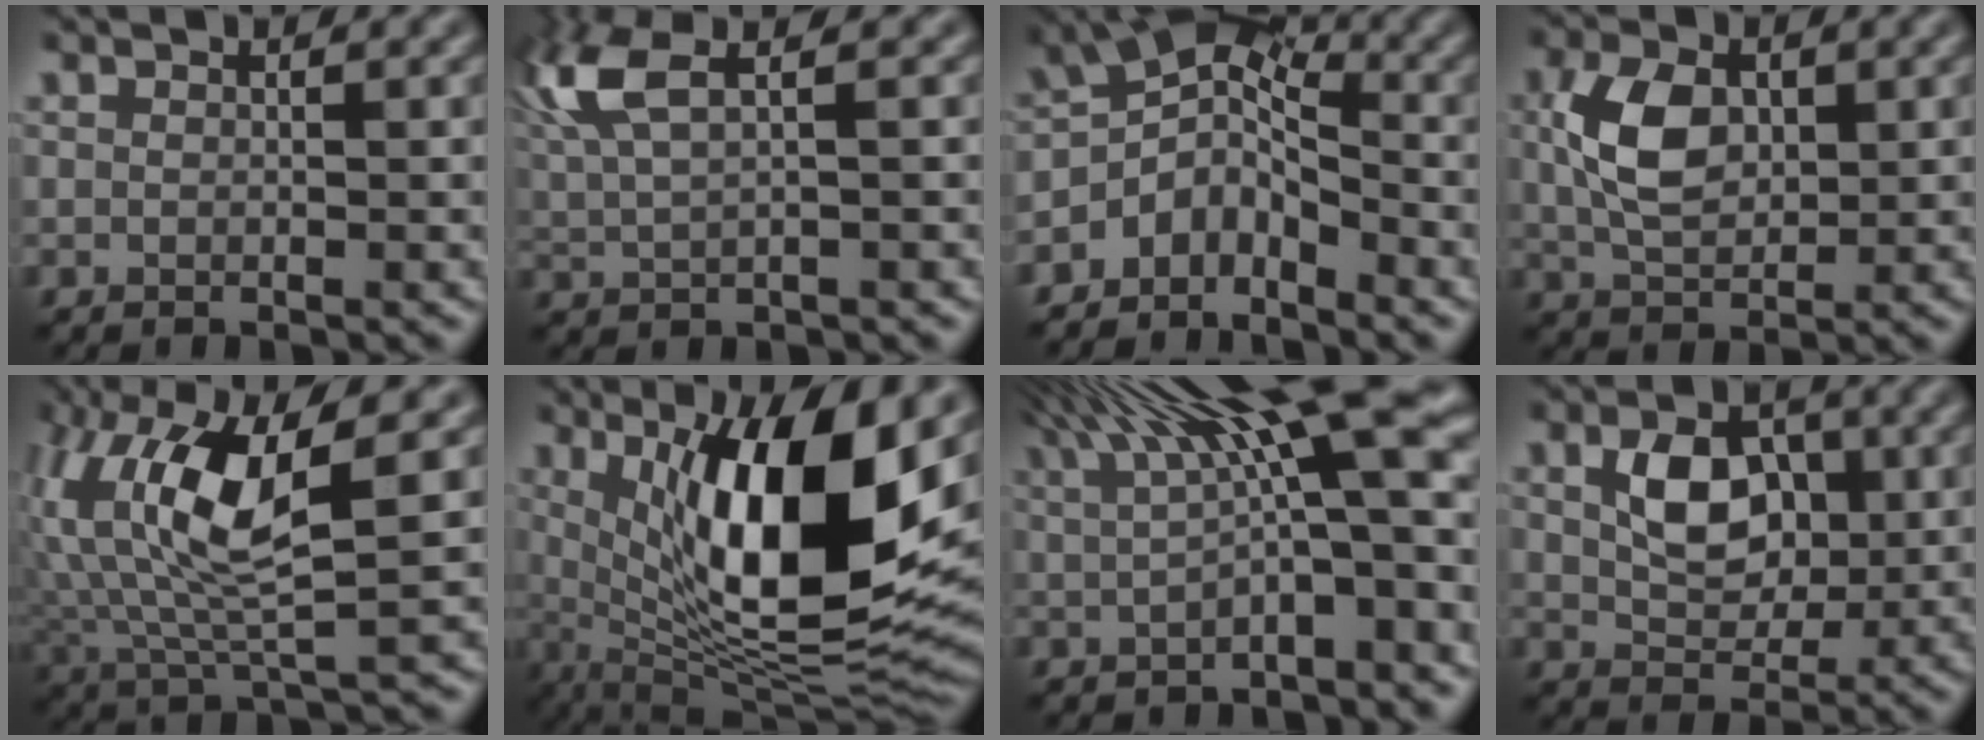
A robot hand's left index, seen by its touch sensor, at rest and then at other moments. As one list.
[{"total": 5.7, "force": [2.5, 1.9, 4.8], "torque": [-0.123, 0.013, 0.052]}, {"total": 5.0, "force": [-3.1, 2.9, 2.7], "torque": [-0.046, -0.004, -0.072]}, {"total": 5.2, "force": [0.8, 3.3, 3.9], "torque": [-0.089, 0.001, 0.015]}, {"total": 9.6, "force": [2.7, 3.1, 8.7], "torque": [-0.186, -0.006, 0.052]}, {"total": 13.4, "force": [2.6, 4.4, 12.4], "torque": [-0.194, -0.020, 0.046]}, {"total": 11.2, "force": [3.6, 2.7, 10.2], "torque": [-0.145, 0.021, 0.055]}, {"total": 5.0, "force": [0.8, 3.5, 3.5], "torque": [-0.072, -0.004, 0.013]}]